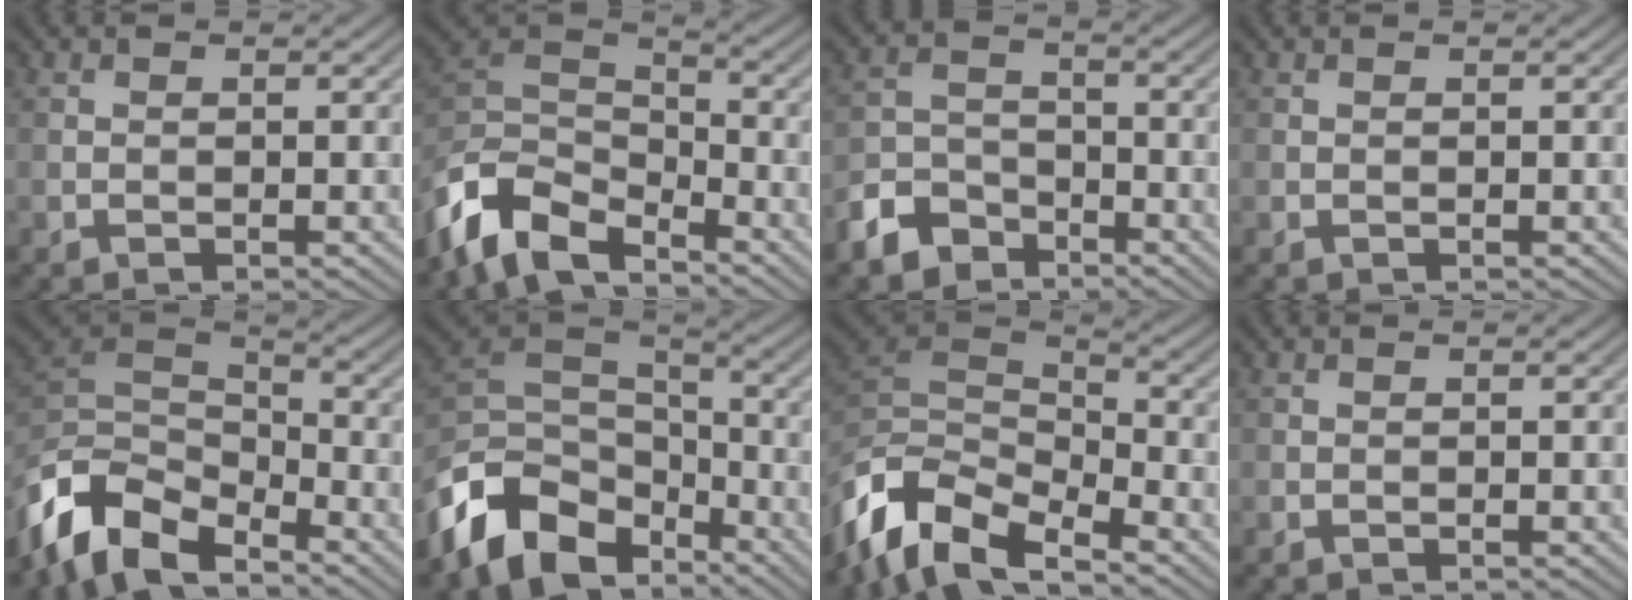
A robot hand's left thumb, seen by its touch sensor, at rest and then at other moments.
{"total": 10.3, "force": [-7.6, 4.7, 5.2], "torque": [-0.116, -0.005, -0.167]}
{"total": 6.3, "force": [-4.6, 3.7, 2.2], "torque": [-0.052, -0.002, -0.105]}
{"total": 0.0}
{"total": 11.4, "force": [-7.8, 5.6, 6.0], "torque": [-0.135, -0.006, -0.164]}
{"total": 11.9, "force": [-7.4, 7.0, 6.1], "torque": [-0.146, -0.007, -0.150]}
{"total": 11.3, "force": [-7.3, 4.9, 7.1], "torque": [-0.158, -0.006, -0.142]}
{"total": 0.0}